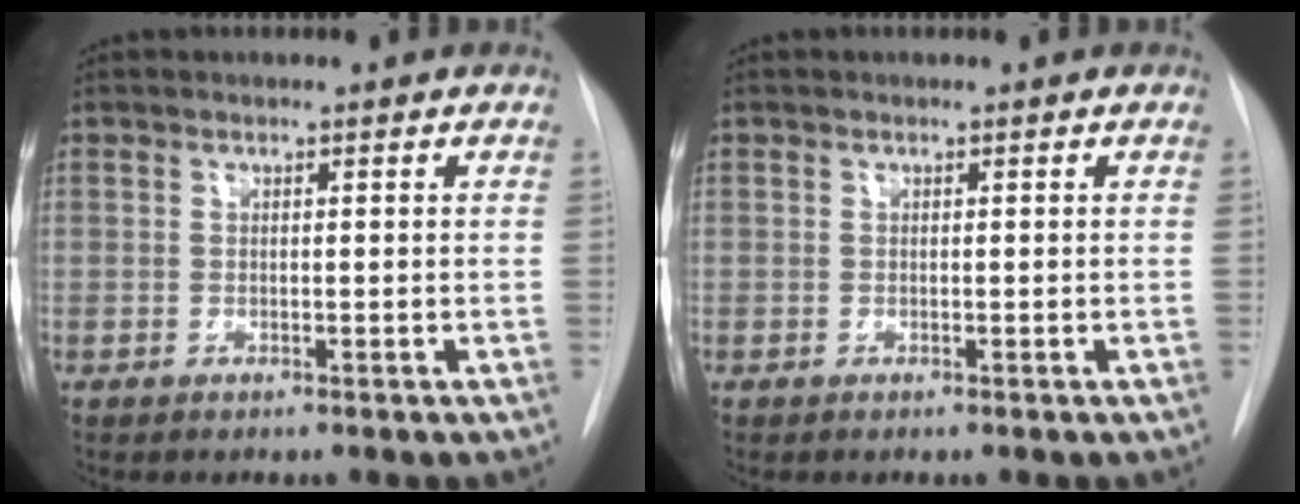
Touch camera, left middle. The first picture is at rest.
{"total": 0.0}